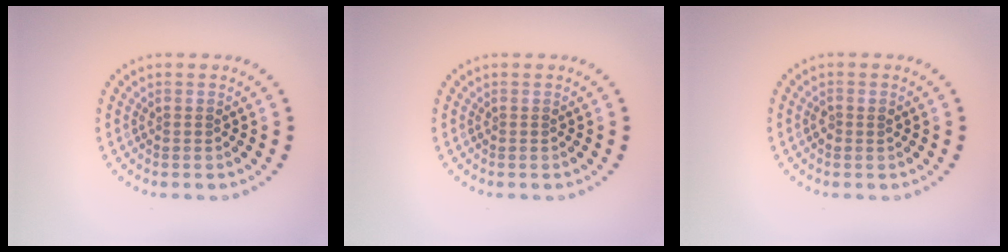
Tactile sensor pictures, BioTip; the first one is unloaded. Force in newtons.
{"total": 0.0}
{"total": 0.8, "press": 0.8, "slide": 0.1}